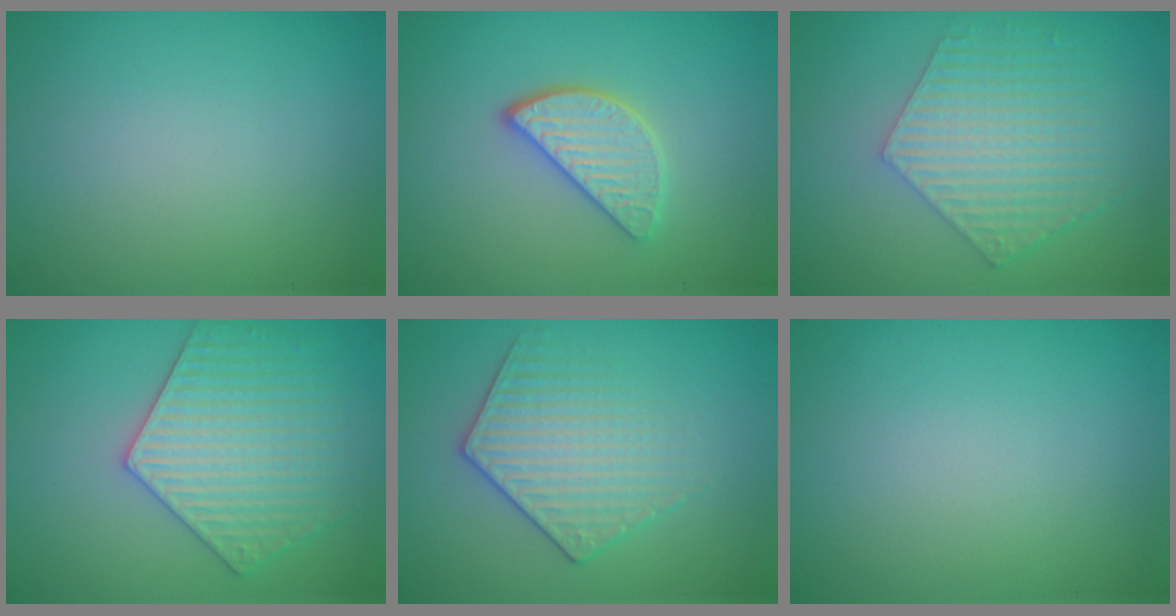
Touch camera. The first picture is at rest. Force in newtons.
{"total": 3.2, "press": 2.8, "slide": 1.5}
{"total": 5.6, "press": 4.2, "slide": 3.7}
{"total": 4.7, "press": 4.5, "slide": 1.3}
{"total": 3.5, "press": 3.2, "slide": 1.4}
{"total": 0.0}